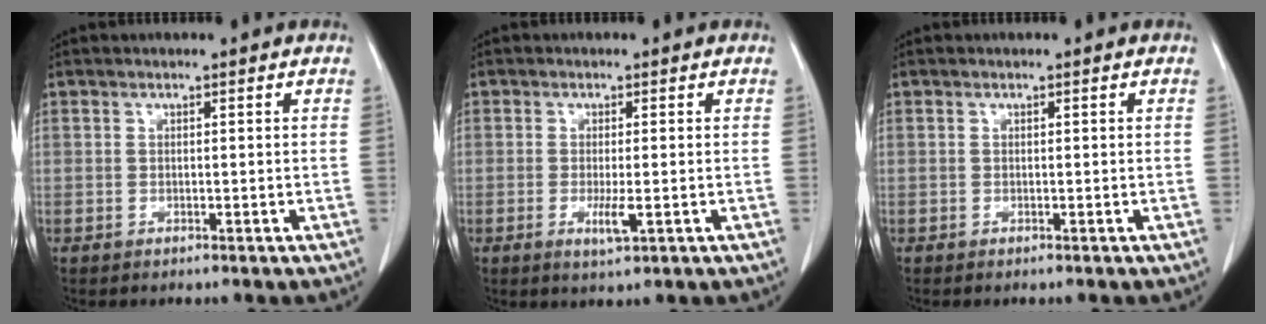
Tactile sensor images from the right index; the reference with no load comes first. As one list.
[{"total": 3.0, "force": [-0.8, 0.4, 2.8], "torque": [-0.050, -0.006, -0.011]}, {"total": 0.0}]